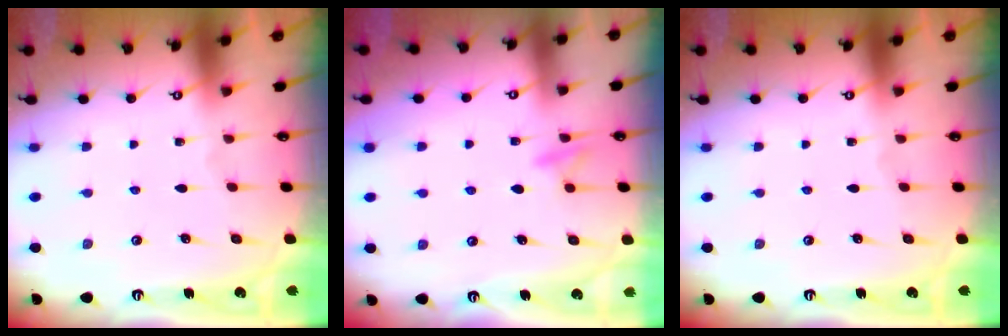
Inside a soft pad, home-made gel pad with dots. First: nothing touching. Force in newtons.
{"total": 8.6, "press": 8.5, "slide": 1.0}
{"total": 0.0}